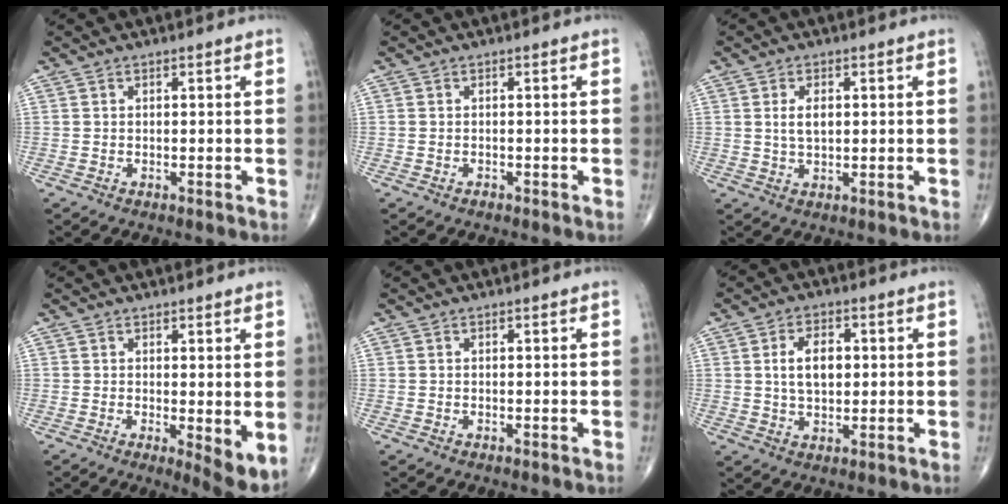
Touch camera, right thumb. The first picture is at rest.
{"total": 0.0}
{"total": 4.0, "force": [0.8, 2.2, 3.3], "torque": [-0.059, -0.003, 0.017]}
{"total": 5.5, "force": [0.2, 1.7, 5.2], "torque": [-0.071, -0.018, 0.006]}
{"total": 0.0}
{"total": 7.2, "force": [1.1, 4.4, 5.6], "torque": [-0.085, 0.002, 0.021]}